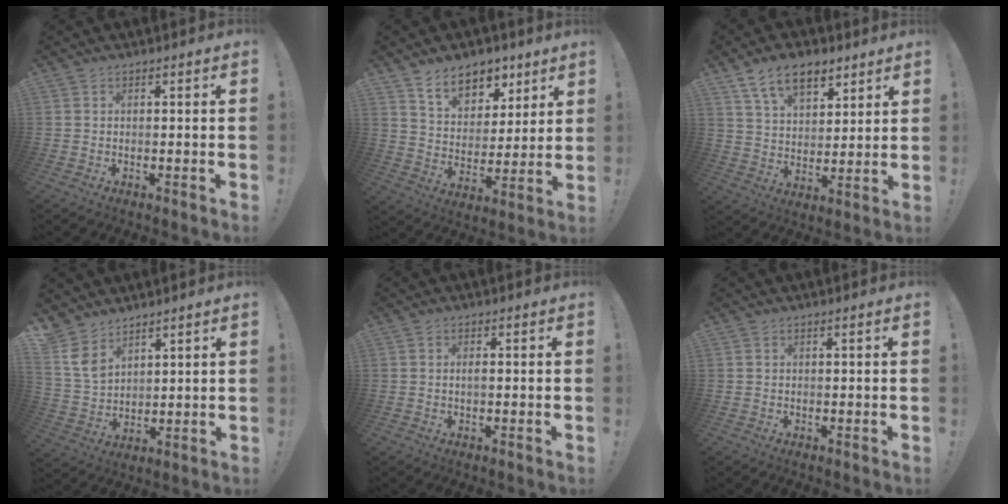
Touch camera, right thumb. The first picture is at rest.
{"total": 12.0, "force": [8.6, 7.1, 4.1], "torque": [-0.061, -0.059, 0.163]}
{"total": 11.9, "force": [7.6, 6.6, 6.3], "torque": [-0.105, -0.031, 0.144]}
{"total": 8.2, "force": [5.8, 5.0, 2.9], "torque": [-0.061, -0.031, 0.121]}
{"total": 0.8, "force": [-0.2, 0.1, 0.8], "torque": [-0.010, -0.001, -0.005]}
{"total": 0.6, "force": [0.2, -0.2, 0.5], "torque": [-0.002, -0.005, 0.002]}